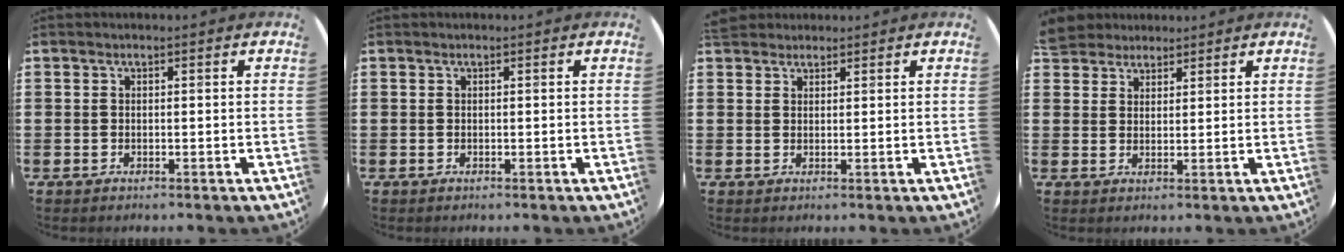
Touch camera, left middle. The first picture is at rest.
{"total": 0.0}
{"total": 2.2, "force": [2.0, 0.8, 0.0], "torque": [-0.004, 0.005, 0.040]}
{"total": 3.9, "force": [3.6, 1.5, 0.1], "torque": [-0.013, -0.001, 0.071]}